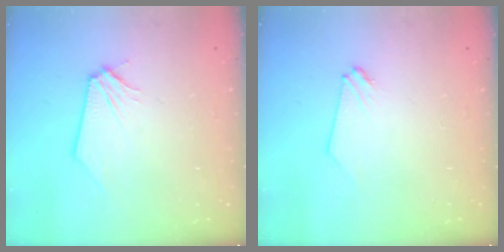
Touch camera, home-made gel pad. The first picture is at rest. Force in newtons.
{"total": 0.0}